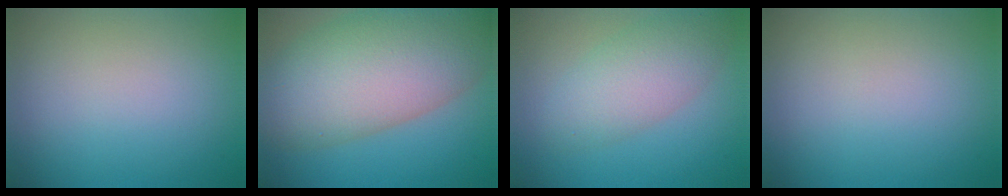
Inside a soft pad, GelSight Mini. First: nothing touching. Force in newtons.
{"total": 12.1, "press": 12.1, "slide": 0.6}
{"total": 4.6, "press": 4.6, "slide": 0.2}
{"total": 0.0}